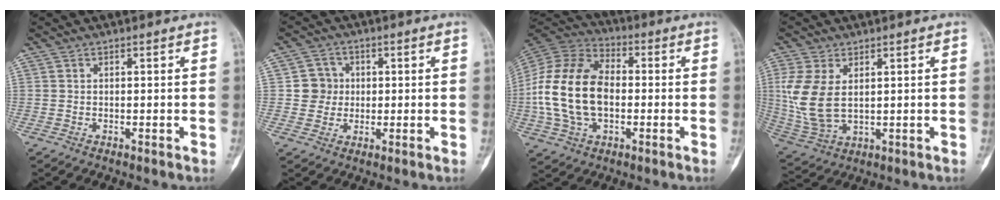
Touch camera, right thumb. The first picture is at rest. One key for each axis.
{"total": 4.8, "fx": 0.3, "fy": 4.8, "fz": 0.8, "tx": 0.020, "ty": 0.009, "tz": -0.001}
{"total": 19.1, "fx": -1.6, "fy": 12.6, "fz": 14.3, "tx": -0.274, "ty": 0.023, "tz": -0.030}
{"total": 10.7, "fx": 1.9, "fy": 6.3, "fz": 8.5, "tx": -0.193, "ty": -0.009, "tz": 0.051}